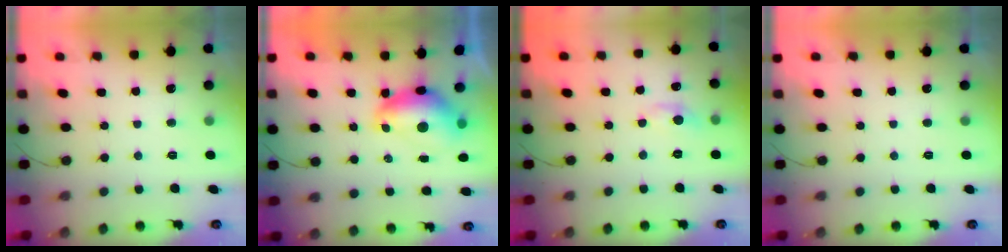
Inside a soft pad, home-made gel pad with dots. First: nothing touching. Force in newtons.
{"total": 8.1, "press": 8.0, "slide": 1.0}
{"total": 4.8, "press": 4.8, "slide": 0.6}
{"total": 0.0}